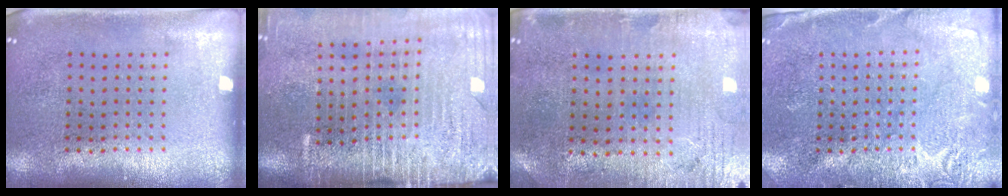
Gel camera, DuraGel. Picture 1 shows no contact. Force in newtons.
{"total": 4.0, "press": 3.4, "slide": 2.2}
{"total": 0.6, "press": 0.4, "slide": 0.5}
{"total": 2.7, "press": 2.7, "slide": 0.4}